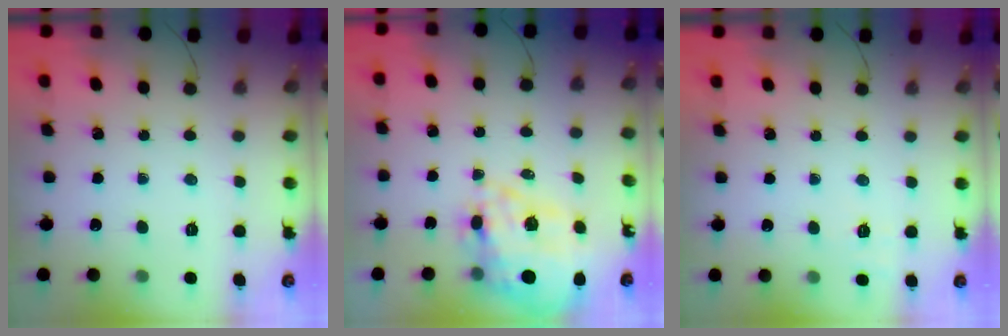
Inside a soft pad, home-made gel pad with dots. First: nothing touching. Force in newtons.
{"total": 12.2, "press": 11.6, "slide": 3.7}
{"total": 7.0, "press": 6.7, "slide": 2.2}